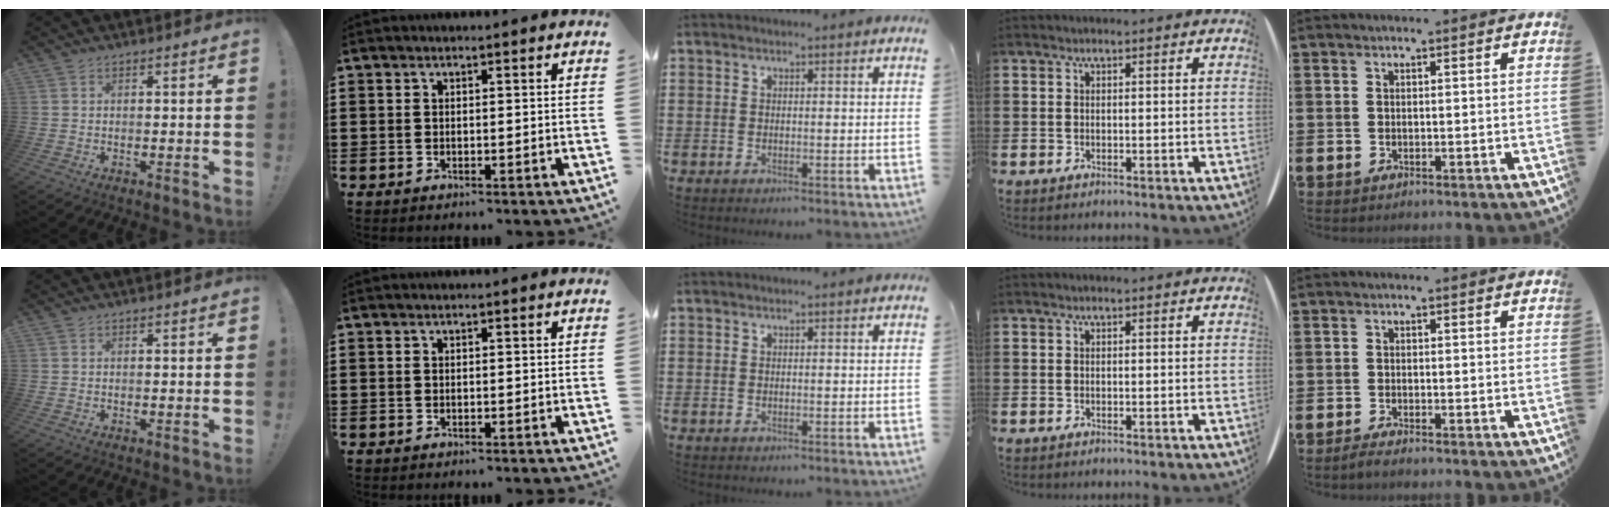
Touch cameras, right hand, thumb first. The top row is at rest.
{"little": {"total": 1.0, "force": [-0.7, 0.1, 0.7], "torque": [-0.012, -0.004, -0.013]}}